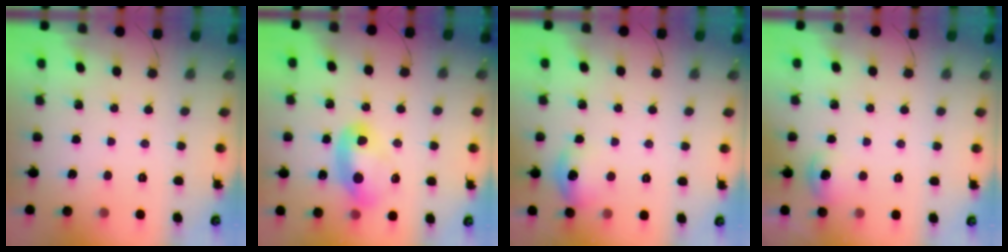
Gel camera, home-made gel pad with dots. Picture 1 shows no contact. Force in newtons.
{"total": 10.2, "press": 10.2, "slide": 0.8}
{"total": 8.9, "press": 8.8, "slide": 1.4}
{"total": 6.0, "press": 5.8, "slide": 1.7}